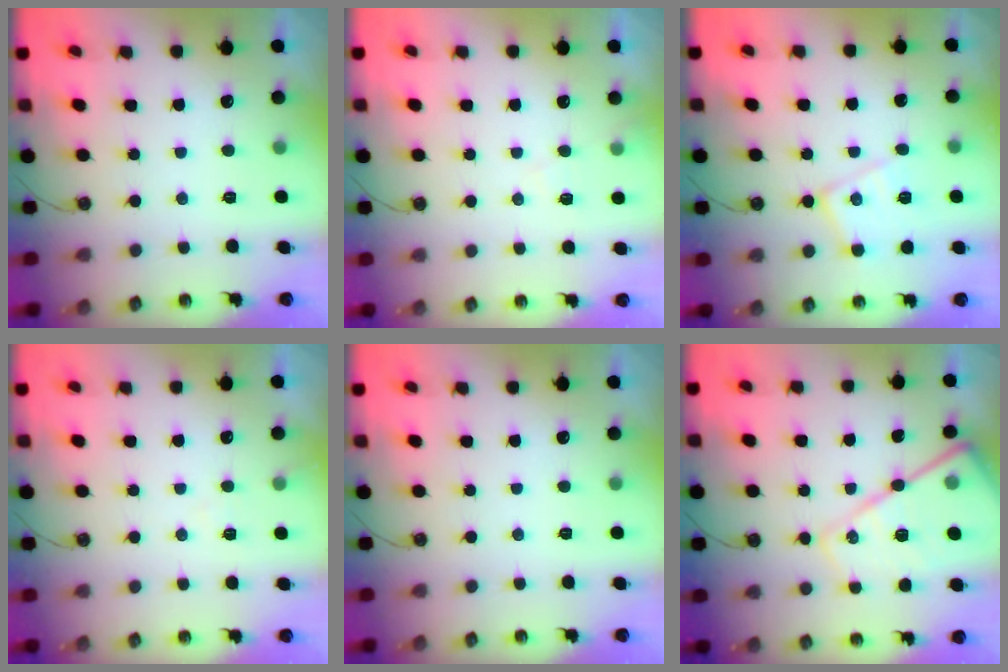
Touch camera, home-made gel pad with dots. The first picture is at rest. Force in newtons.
{"total": 6.3, "press": 6.2, "slide": 0.7}
{"total": 12.4, "press": 12.4, "slide": 0.8}
{"total": 3.8, "press": 3.7, "slide": 0.5}
{"total": 0.0}
{"total": 18.9, "press": 18.8, "slide": 1.8}